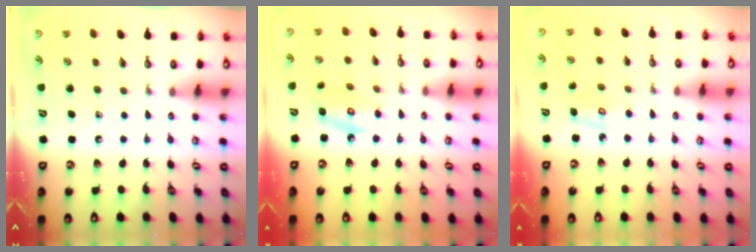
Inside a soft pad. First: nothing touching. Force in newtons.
{"total": 6.2, "press": 6.2, "slide": 0.2}
{"total": 3.8, "press": 3.8, "slide": 0.3}